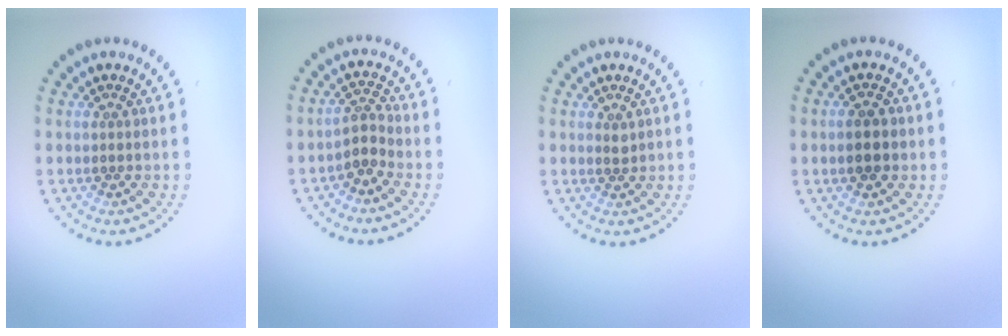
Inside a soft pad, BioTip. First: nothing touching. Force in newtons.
{"total": 1.8, "press": 1.3, "slide": 1.3}
{"total": 0.6, "press": 0.6, "slide": 0.3}
{"total": 2.3, "press": 2.3, "slide": 0.2}